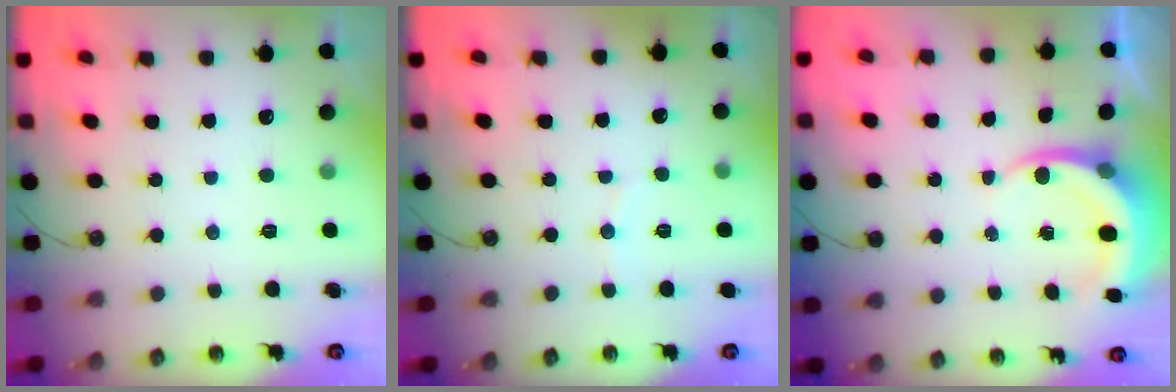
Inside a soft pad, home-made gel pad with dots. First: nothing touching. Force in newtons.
{"total": 3.4, "press": 3.2, "slide": 1.3}
{"total": 6.7, "press": 6.7, "slide": 0.7}